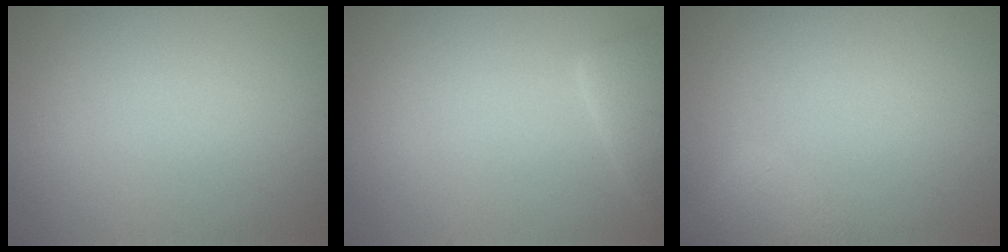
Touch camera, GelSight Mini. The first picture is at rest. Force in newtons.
{"total": 2.9, "press": 2.9, "slide": 0.3}
{"total": 2.5, "press": 2.5, "slide": 0.2}